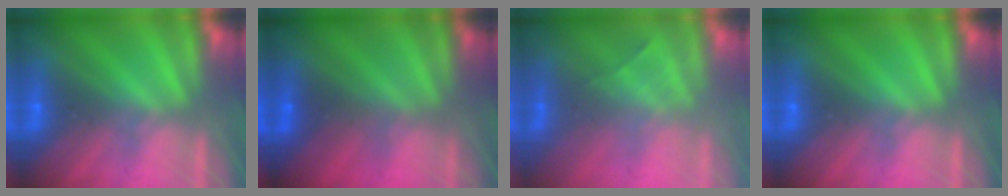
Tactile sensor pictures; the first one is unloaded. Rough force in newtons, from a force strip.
{"total": 1.7}
{"total": 2.2}
{"total": 0.0}